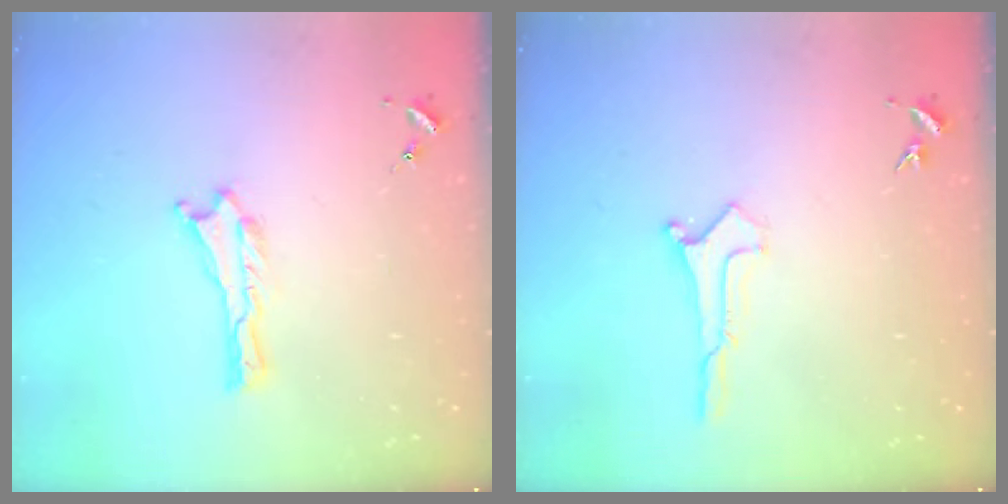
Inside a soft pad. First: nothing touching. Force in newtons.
{"total": 0.0}